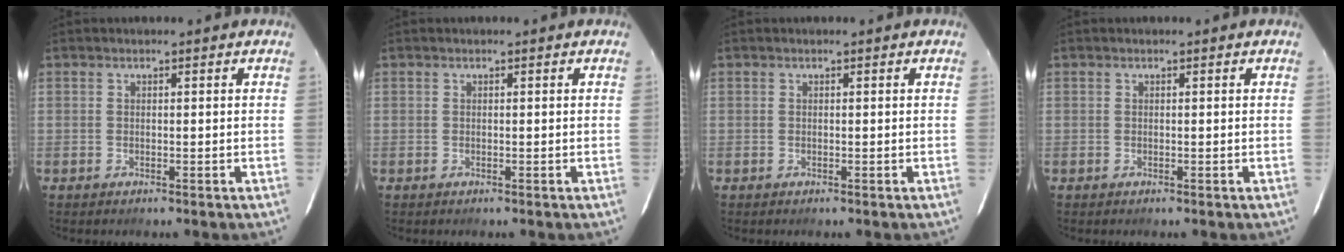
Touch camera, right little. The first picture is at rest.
{"total": 0.0}
{"total": 0.0}
{"total": 0.0}